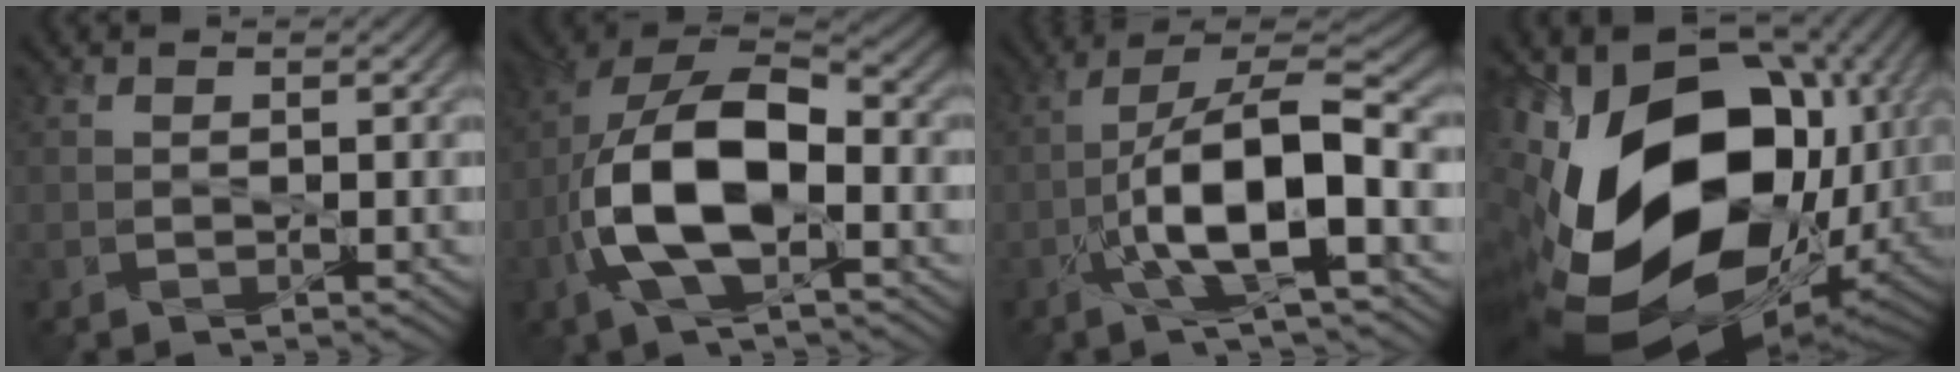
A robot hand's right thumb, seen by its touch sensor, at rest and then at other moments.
{"total": 13.5, "force": [-3.2, 6.7, 11.3], "torque": [-0.230, 0.001, -0.071]}
{"total": 10.8, "force": [-3.5, 2.6, 9.9], "torque": [-0.180, 0.016, -0.064]}
{"total": 22.7, "force": [-1.3, 13.8, 17.9], "torque": [-0.366, -0.054, 0.005]}